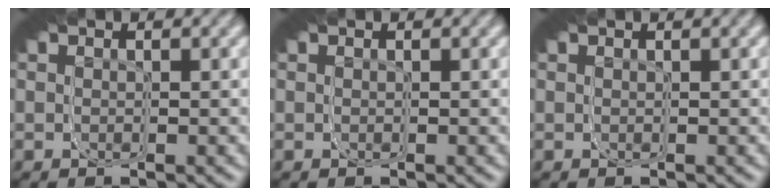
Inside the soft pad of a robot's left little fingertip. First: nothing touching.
{"total": 0.0}
{"total": 0.0}